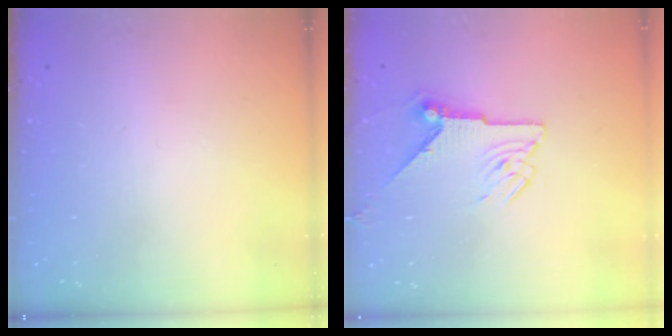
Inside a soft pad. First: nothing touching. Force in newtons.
{"total": 9.5, "press": 9.5, "slide": 0.5}